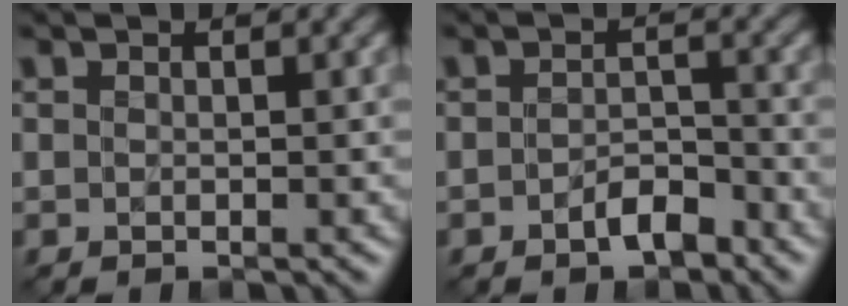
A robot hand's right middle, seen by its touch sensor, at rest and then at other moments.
{"total": 2.7, "force": [-1.9, 1.3, 1.4], "torque": [-0.020, 0.002, -0.035]}